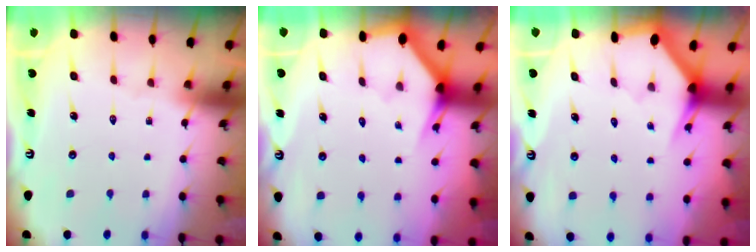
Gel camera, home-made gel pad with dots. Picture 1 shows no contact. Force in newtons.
{"total": 2.7, "press": 2.7, "slide": 0.1}
{"total": 3.0, "press": 3.0, "slide": 0.0}